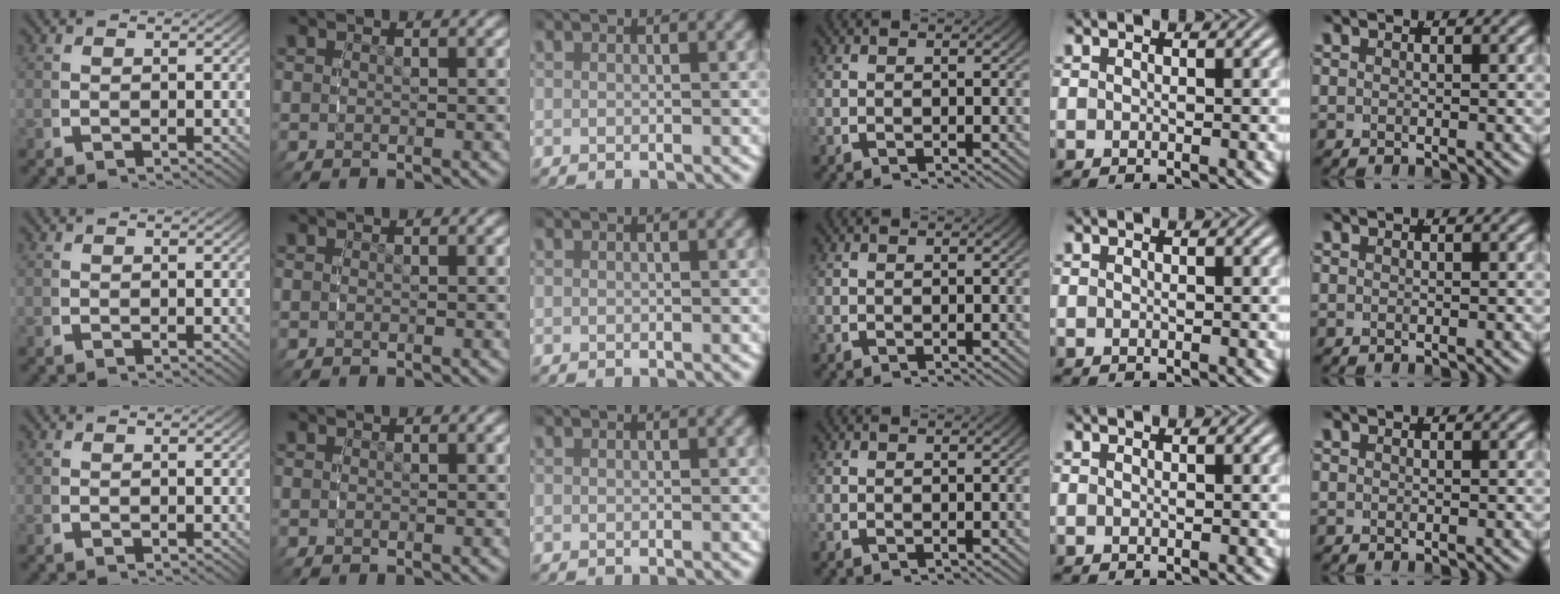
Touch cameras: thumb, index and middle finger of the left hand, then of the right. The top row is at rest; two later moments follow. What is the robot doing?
{"motion": "reach", "object": "toothpaste"}